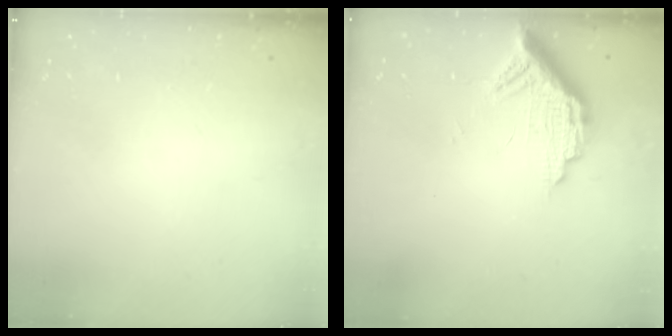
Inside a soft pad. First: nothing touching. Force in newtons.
{"total": 11.1, "press": 11.1, "slide": 0.8}